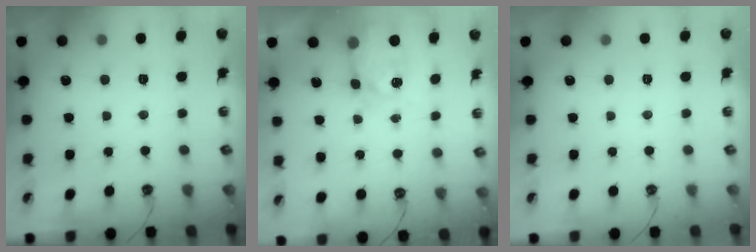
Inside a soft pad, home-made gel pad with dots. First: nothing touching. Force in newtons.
{"total": 7.3, "press": 7.3, "slide": 1.0}
{"total": 0.0}